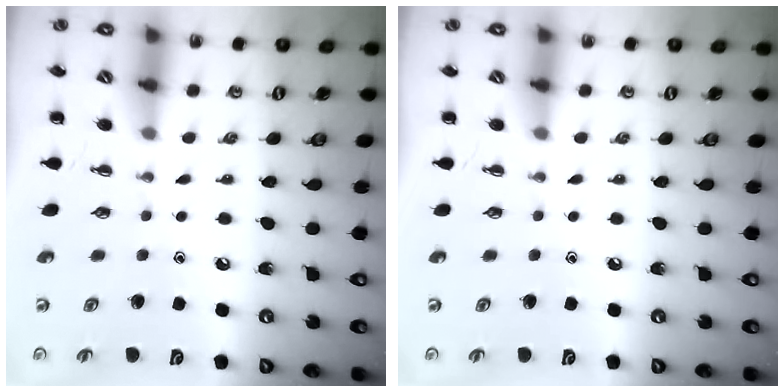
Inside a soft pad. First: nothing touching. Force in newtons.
{"total": 0.0}